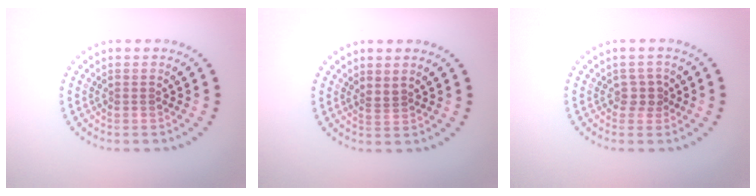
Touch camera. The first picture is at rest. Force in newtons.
{"total": 0.7, "press": 0.5, "slide": 0.6}
{"total": 1.5, "press": 1.2, "slide": 0.9}